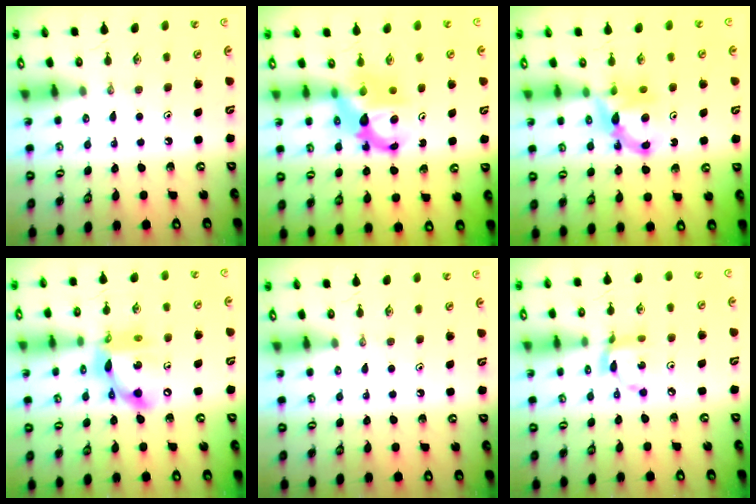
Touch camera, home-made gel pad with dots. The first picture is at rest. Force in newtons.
{"total": 7.1, "press": 7.1, "slide": 0.5}
{"total": 7.2, "press": 7.2, "slide": 0.4}
{"total": 13.3, "press": 13.2, "slide": 1.4}
{"total": 0.0}
{"total": 7.4, "press": 7.4, "slide": 0.4}